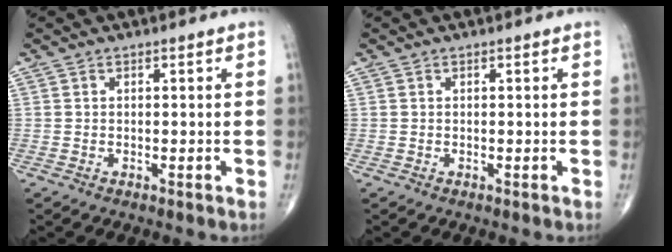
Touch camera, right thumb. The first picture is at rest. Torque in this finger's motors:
{"motor_torque": [0.00, 0.00, 0.03, -0.03, 0.00]}